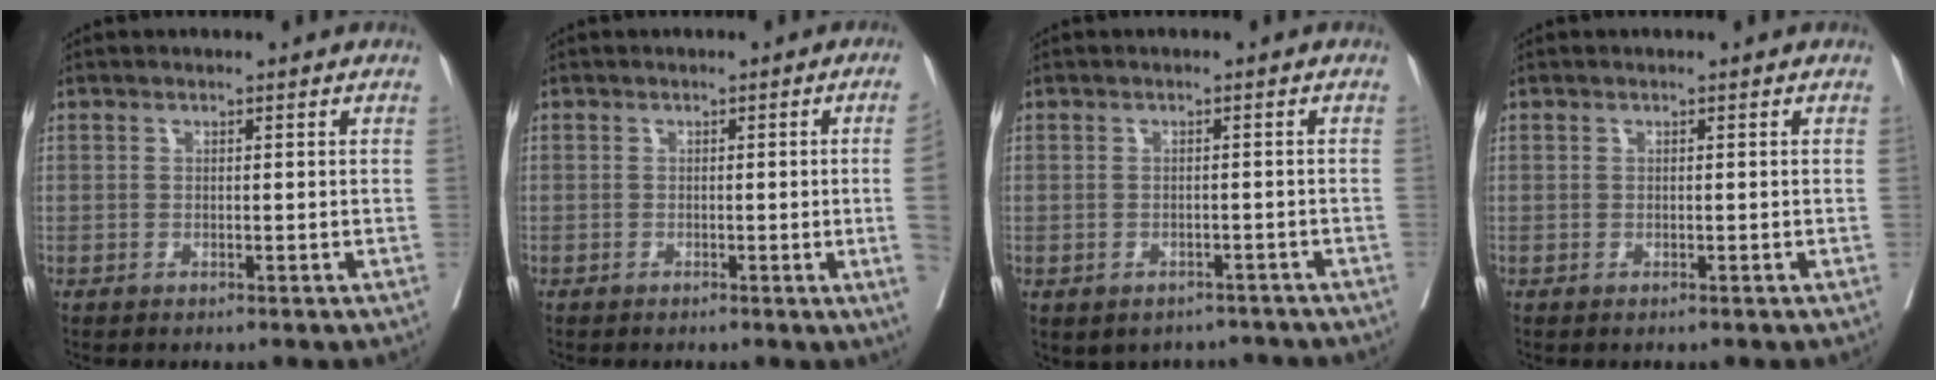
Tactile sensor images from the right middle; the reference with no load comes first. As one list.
[{"total": 4.8, "force": [-0.6, -2.0, 4.4], "torque": [-0.051, -0.011, -0.006]}, {"total": 5.8, "force": [-4.8, 3.2, 0.6], "torque": [0.004, 0.019, -0.056]}, {"total": 0.0}]